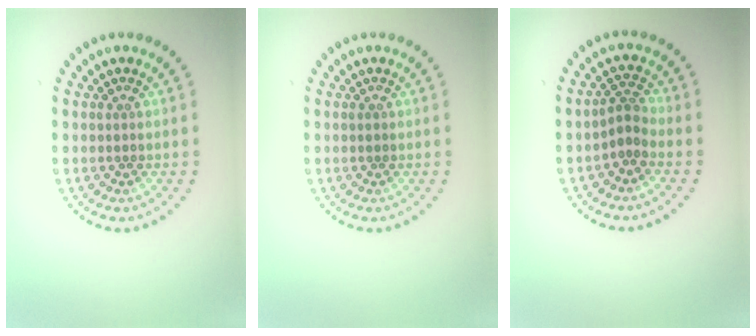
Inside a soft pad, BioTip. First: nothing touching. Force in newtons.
{"total": 0.5, "press": 0.4, "slide": 0.3}
{"total": 1.8, "press": 1.2, "slide": 1.4}